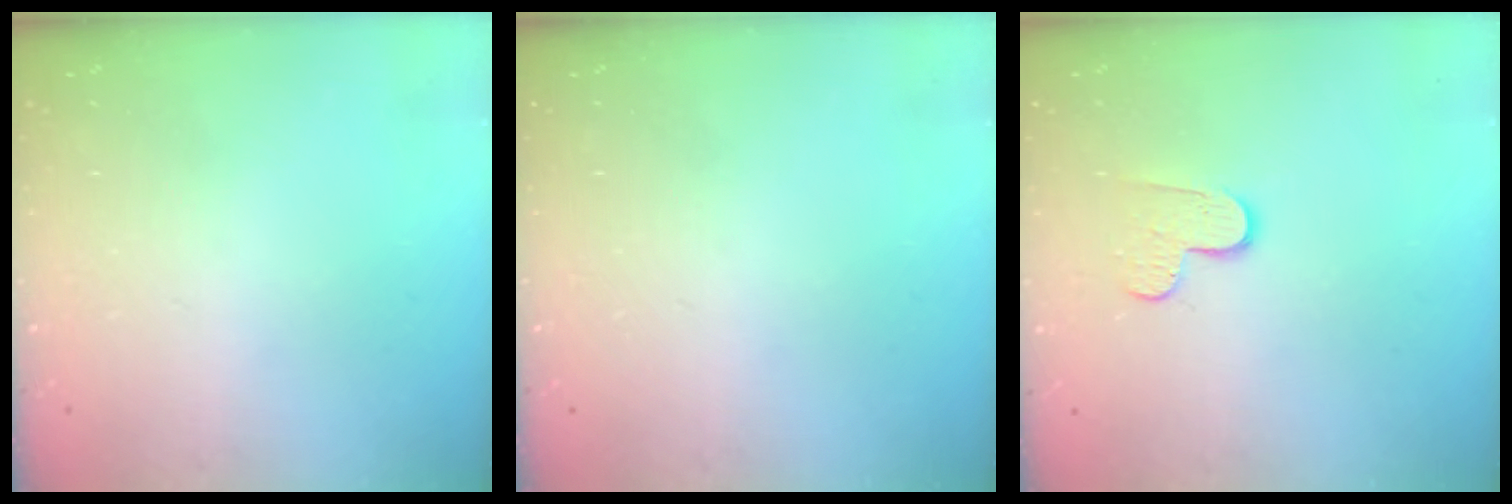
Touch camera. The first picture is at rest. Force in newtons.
{"total": 0.0}
{"total": 7.9, "press": 7.9, "slide": 0.5}